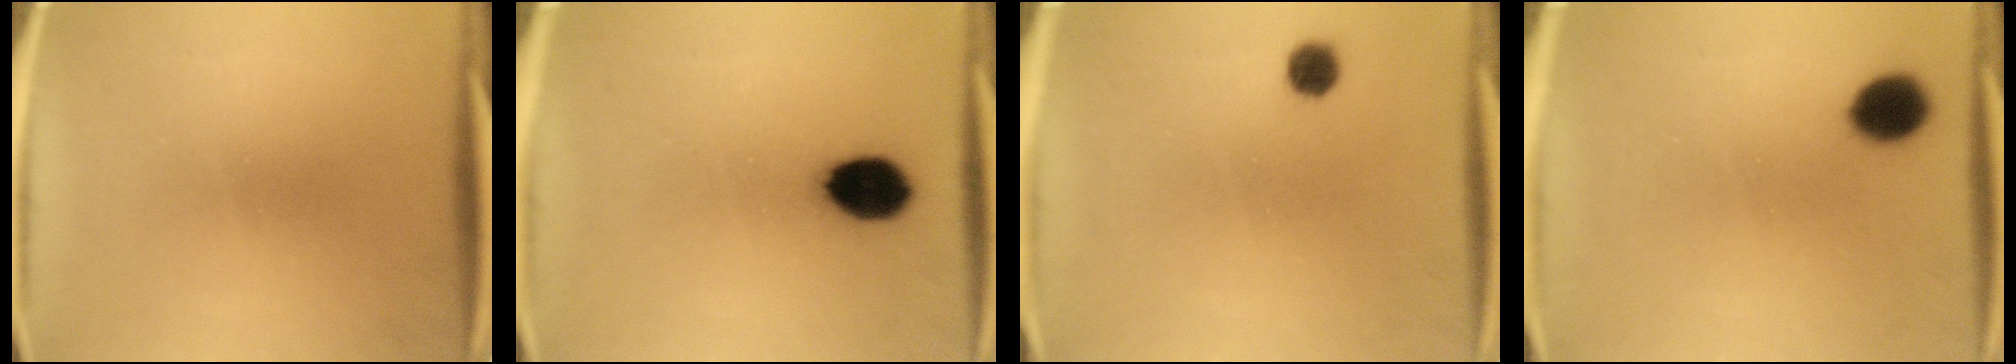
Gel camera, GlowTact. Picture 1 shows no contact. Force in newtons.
{"total": 9.4}
{"total": 3.1}
{"total": 7.2}